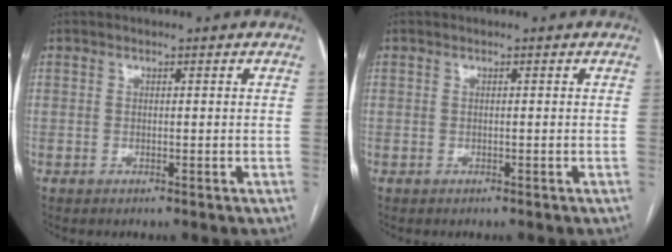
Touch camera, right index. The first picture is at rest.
{"total": 0.0}